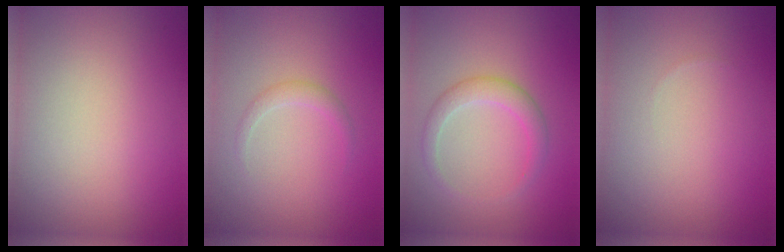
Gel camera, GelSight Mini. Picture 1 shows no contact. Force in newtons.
{"total": 1.1, "press": 1.1, "slide": 0.1}
{"total": 2.3, "press": 2.3, "slide": 0.1}
{"total": 0.0}